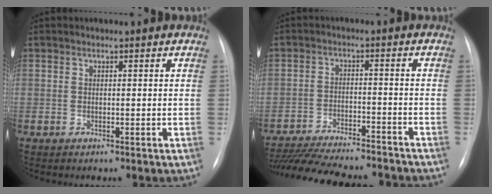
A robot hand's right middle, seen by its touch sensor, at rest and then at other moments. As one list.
[{"total": 19.6, "force": [-17.8, 3.0, 7.7], "torque": [-0.161, -0.022, -0.257]}]